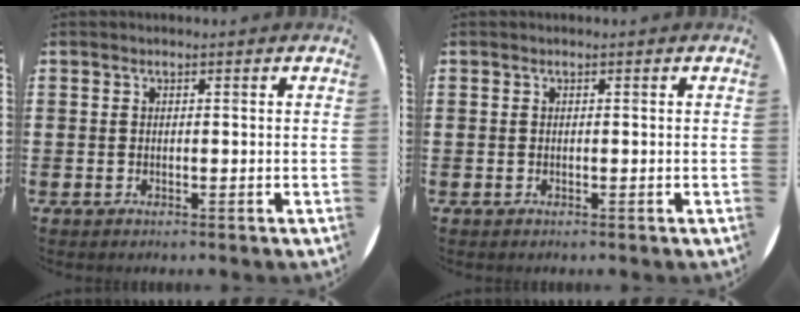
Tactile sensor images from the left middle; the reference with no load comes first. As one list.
[{"total": 0.0}]